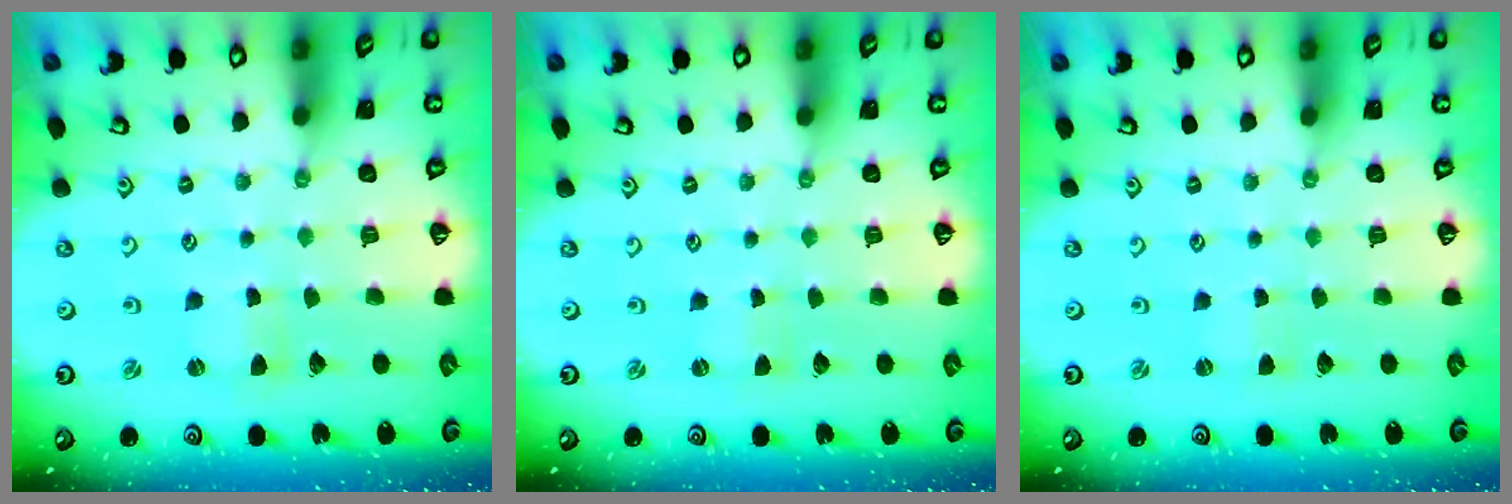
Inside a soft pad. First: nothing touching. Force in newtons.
{"total": 0.0}
{"total": 0.7, "press": 0.7, "slide": 0.1}